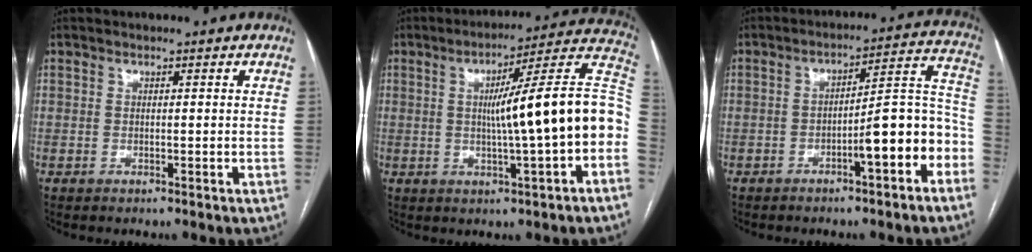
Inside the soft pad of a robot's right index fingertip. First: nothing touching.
{"total": 17.3, "force": [-1.2, 0.1, 17.2], "torque": [-0.229, 0.032, -0.021]}
{"total": 10.6, "force": [-4.7, 1.7, 9.4], "torque": [-0.117, 0.040, -0.065]}